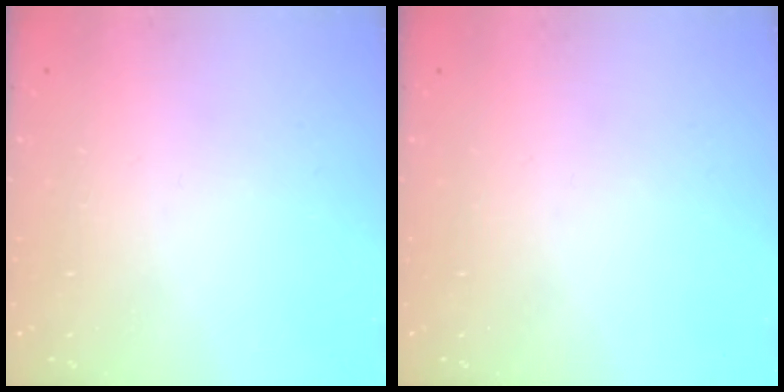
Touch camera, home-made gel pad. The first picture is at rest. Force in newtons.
{"total": 0.0}